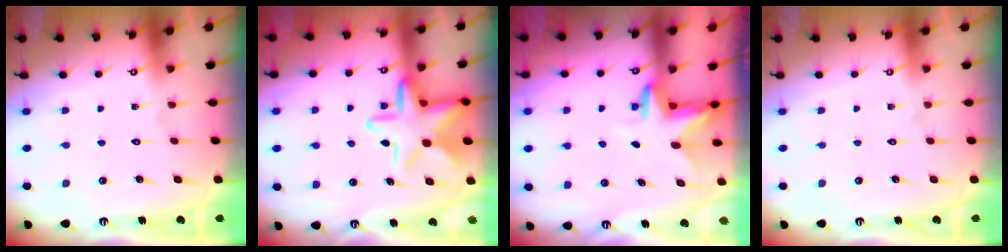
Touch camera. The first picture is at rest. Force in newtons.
{"total": 13.9, "press": 13.8, "slide": 1.3}
{"total": 3.2, "press": 3.2, "slide": 0.2}
{"total": 0.0}